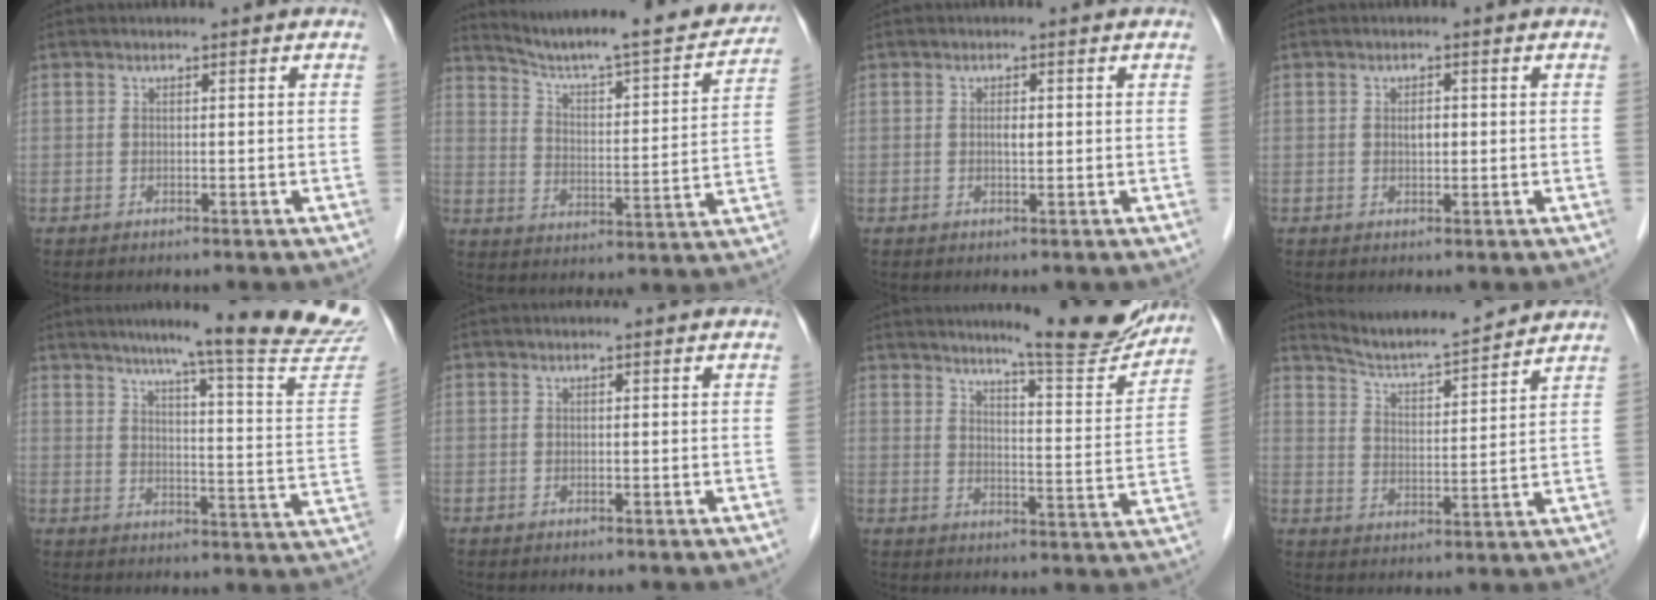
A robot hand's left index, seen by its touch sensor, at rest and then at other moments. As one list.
[{"total": 20.3, "force": [18.5, 2.4, 8.1], "torque": [-0.123, -0.020, 0.254]}, {"total": 1.2, "force": [0.1, 0.4, 1.1], "torque": [-0.019, 0.000, 0.002]}, {"total": 1.4, "force": [0.1, 0.7, 1.3], "torque": [-0.020, 0.001, 0.003]}, {"total": 22.7, "force": [19.9, -0.9, 11.0], "torque": [-0.145, -0.077, 0.241]}, {"total": 0.0}, {"total": 13.7, "force": [12.4, 0.4, 5.6], "torque": [-0.071, -0.031, 0.161]}, {"total": 11.1, "force": [10.6, 0.3, 3.1], "torque": [-0.060, 0.008, 0.171]}]